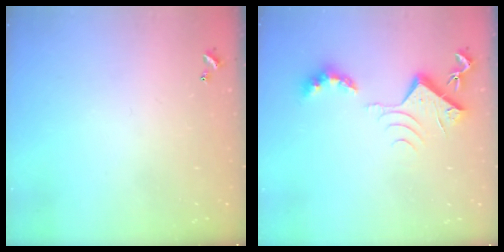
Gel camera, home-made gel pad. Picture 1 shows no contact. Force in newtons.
{"total": 8.8, "press": 8.8, "slide": 0.6}